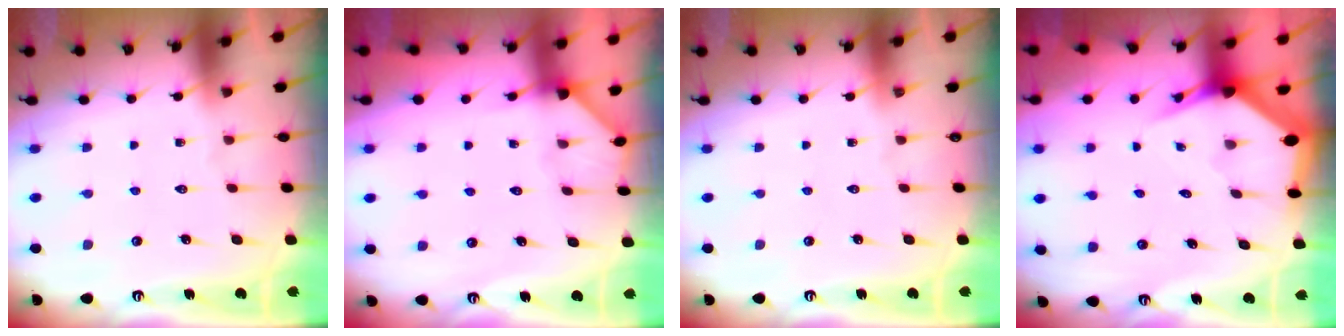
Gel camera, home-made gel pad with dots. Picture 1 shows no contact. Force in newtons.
{"total": 2.8, "press": 2.8, "slide": 0.2}
{"total": 0.0}
{"total": 3.7, "press": 3.7, "slide": 0.3}